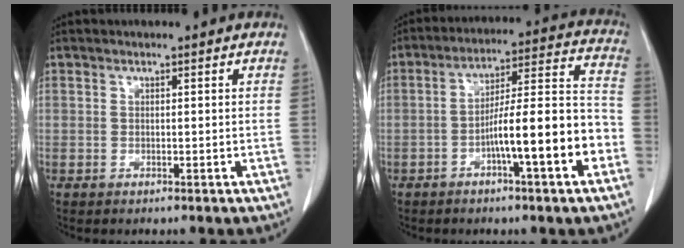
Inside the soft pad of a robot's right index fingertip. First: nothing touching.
{"total": 13.4, "force": [-4.9, 1.0, 12.4], "torque": [-0.190, 0.023, -0.073]}